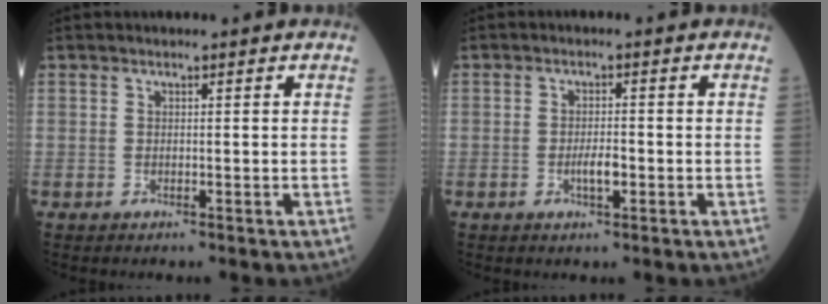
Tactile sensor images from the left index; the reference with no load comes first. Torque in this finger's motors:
{"motor_torque": [0.60, 0.10, 0.05, 0.06]}